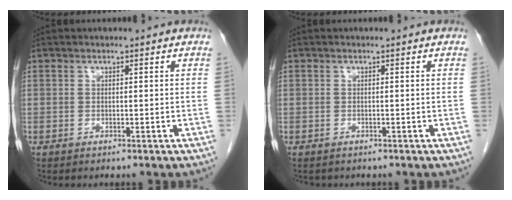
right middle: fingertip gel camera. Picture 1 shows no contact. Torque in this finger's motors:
{"motor_torque": [0.00, 0.01, 0.00, 0.00]}